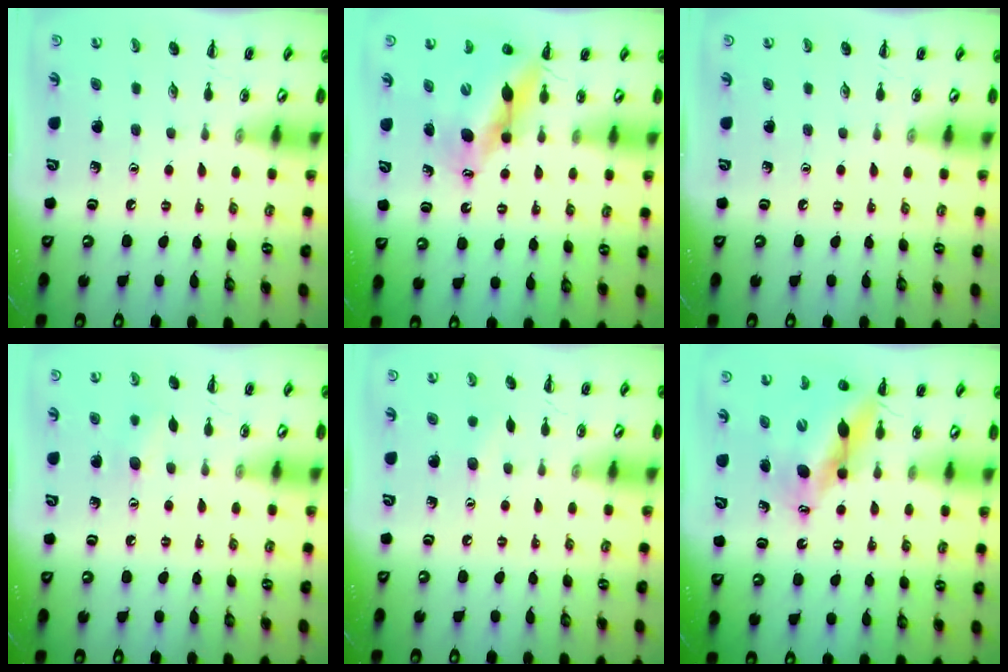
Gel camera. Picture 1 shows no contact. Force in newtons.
{"total": 11.1, "press": 10.7, "slide": 3.0}
{"total": 0.0}
{"total": 6.2, "press": 6.0, "slide": 1.4}
{"total": 3.8, "press": 3.6, "slide": 1.0}
{"total": 11.1, "press": 10.7, "slide": 3.0}